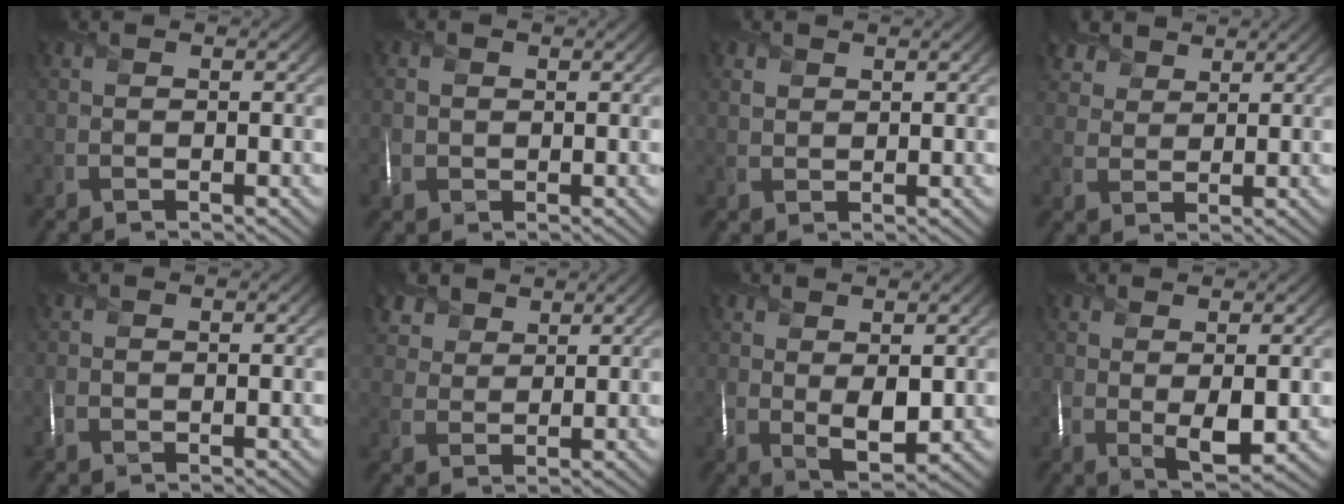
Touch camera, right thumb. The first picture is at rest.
{"total": 1.9, "force": [-0.1, 1.8, 0.7], "torque": [-0.016, 0.002, -0.003]}
{"total": 1.2, "force": [0.6, 0.9, 0.4], "torque": [-0.012, -0.003, 0.012]}
{"total": 4.0, "force": [2.9, 2.4, 1.2], "torque": [-0.040, -0.002, 0.065]}
{"total": 0.0}
{"total": 4.4, "force": [3.2, 2.7, 1.4], "torque": [-0.049, -0.001, 0.072]}
{"total": 4.0, "force": [0.9, 1.6, 3.5], "torque": [-0.072, -0.007, 0.022]}
{"total": 3.7, "force": [0.4, 1.1, 3.6], "torque": [-0.071, -0.006, 0.011]}